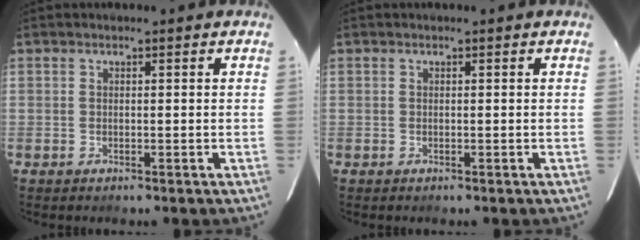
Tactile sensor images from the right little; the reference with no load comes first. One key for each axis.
{"total": 0.0}